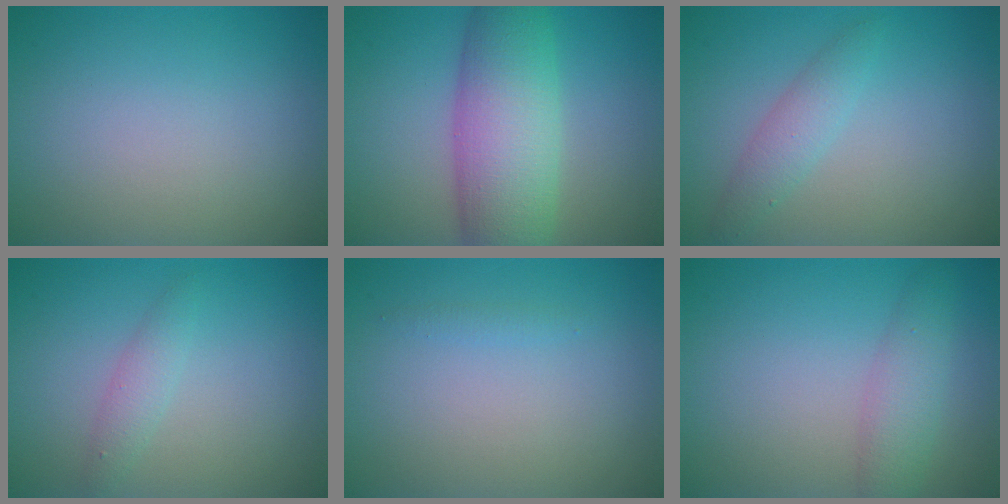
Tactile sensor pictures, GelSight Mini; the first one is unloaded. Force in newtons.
{"total": 8.6, "press": 8.6, "slide": 0.2}
{"total": 2.1, "press": 2.1, "slide": 0.1}
{"total": 1.6, "press": 1.6, "slide": 0.1}
{"total": 0.5, "press": 0.5, "slide": 0.0}
{"total": 2.9, "press": 2.9, "slide": 0.1}